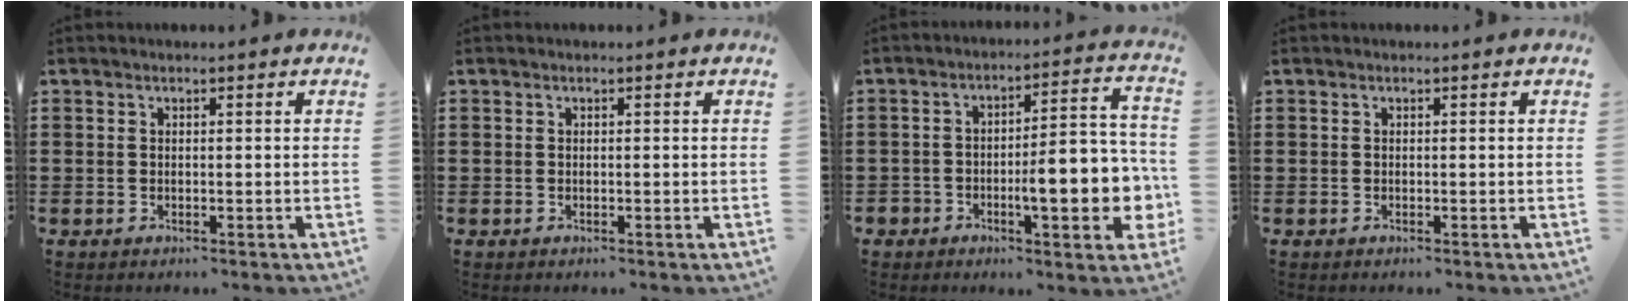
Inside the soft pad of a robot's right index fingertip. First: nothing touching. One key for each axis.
{"total": 0.0}
{"total": 10.4, "fx": -3.0, "fy": 4.1, "fz": 9.1, "tx": -0.116, "ty": -0.010, "tz": -0.053}
{"total": 0.0}